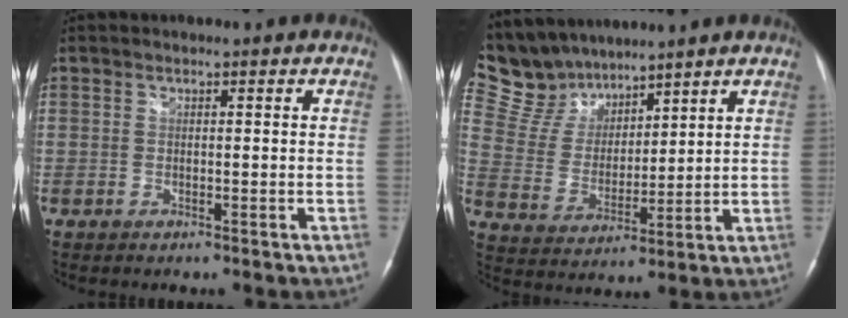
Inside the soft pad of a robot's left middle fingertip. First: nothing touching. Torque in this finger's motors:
{"motor_torque": [-0.01, -0.21, -0.07, -0.08]}